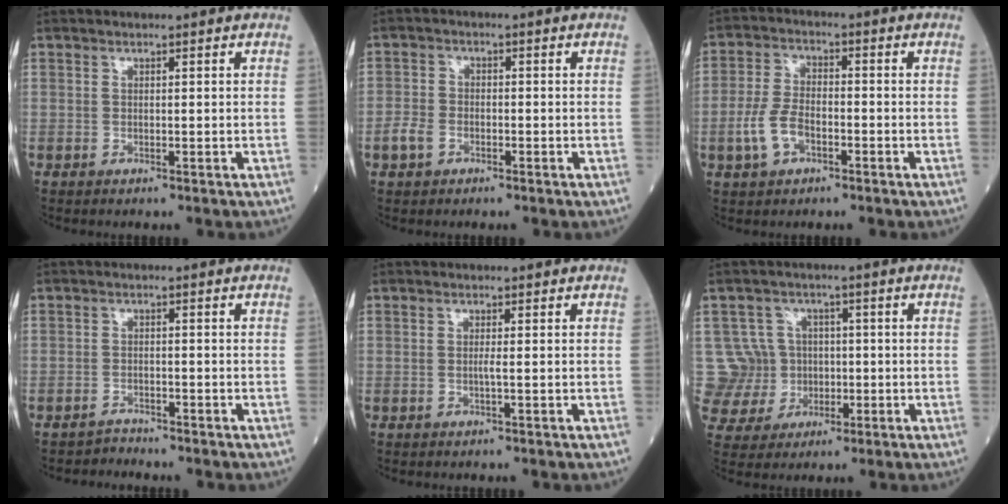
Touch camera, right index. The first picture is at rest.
{"total": 3.2, "force": [-1.5, 2.2, 1.7], "torque": [-0.039, 0.005, -0.027]}
{"total": 6.1, "force": [-2.3, 3.3, 4.6], "torque": [-0.110, 0.008, -0.044]}
{"total": 1.7, "force": [-1.4, 0.1, -0.8], "torque": [0.021, -0.006, -0.025]}
{"total": 0.8, "force": [-0.1, -0.2, 0.7], "torque": [-0.013, -0.001, -0.005]}
{"total": 8.0, "force": [0.2, 8.0, 0.5], "torque": [-0.014, 0.025, 0.015]}